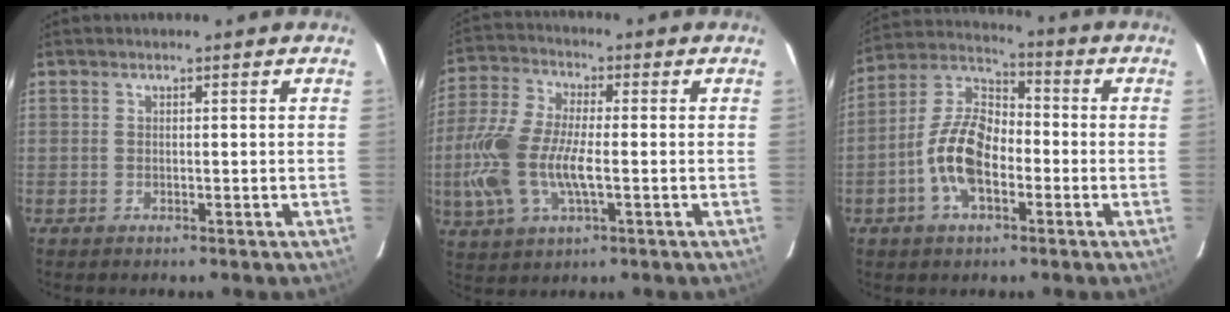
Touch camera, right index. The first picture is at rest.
{"total": 14.3, "force": [-2.6, 6.1, 12.7], "torque": [-0.289, -0.001, -0.052]}
{"total": 12.0, "force": [-3.8, 6.3, 9.4], "torque": [-0.197, 0.016, -0.072]}